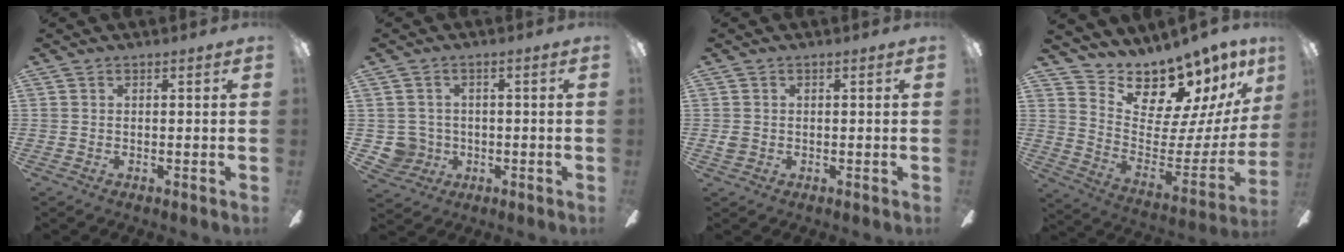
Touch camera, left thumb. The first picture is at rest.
{"total": 5.4, "force": [-0.8, 5.3, 0.6], "torque": [-0.028, 0.007, -0.011]}
{"total": 1.9, "force": [-0.4, 1.7, 0.8], "torque": [-0.005, 0.001, -0.011]}
{"total": 13.9, "force": [12.7, 4.4, 3.3], "torque": [-0.048, -0.129, 0.220]}